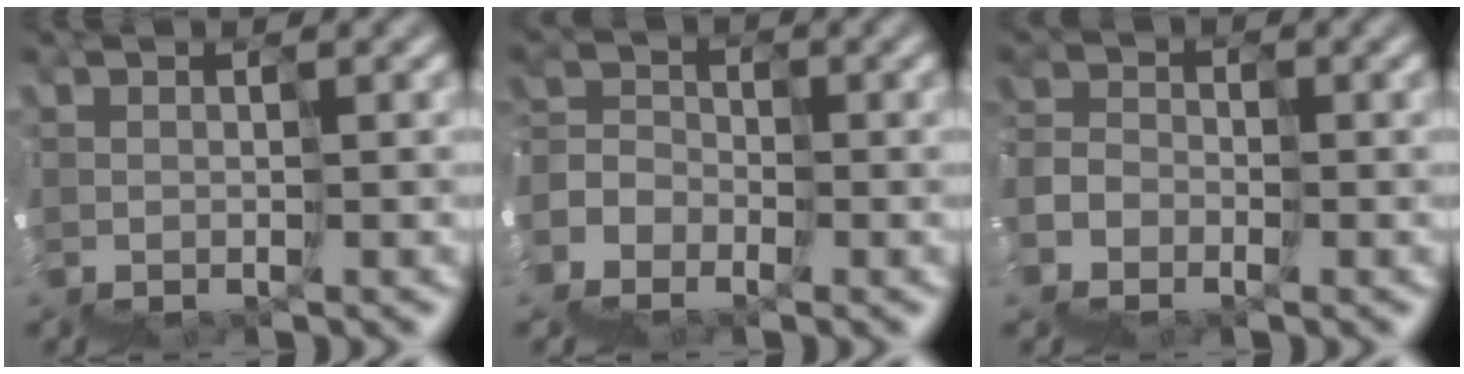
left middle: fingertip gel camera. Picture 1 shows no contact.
{"total": 6.6, "force": [-5.8, 2.6, -1.9], "torque": [0.037, -0.004, -0.092]}
{"total": 5.2, "force": [-4.4, 1.9, -2.1], "torque": [0.049, -0.001, -0.071]}